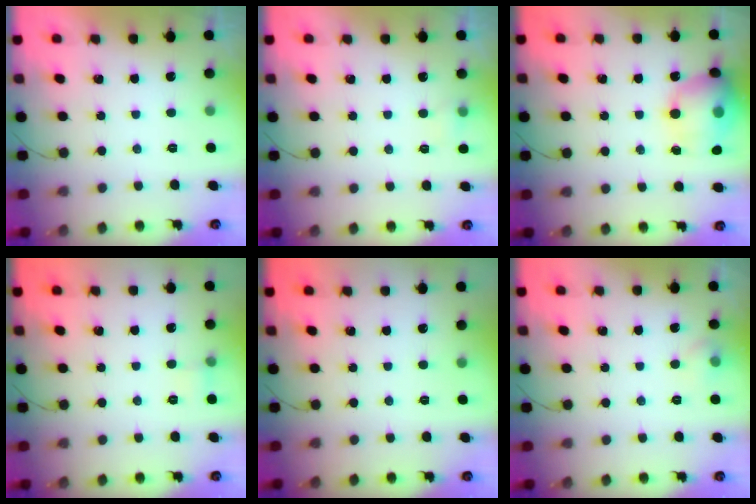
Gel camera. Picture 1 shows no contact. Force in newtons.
{"total": 6.8, "press": 2.5, "slide": 6.3}
{"total": 17.6, "press": 17.4, "slide": 2.7}
{"total": 5.4, "press": 5.1, "slide": 1.7}
{"total": 0.0}
{"total": 5.3, "press": 5.1, "slide": 1.5}